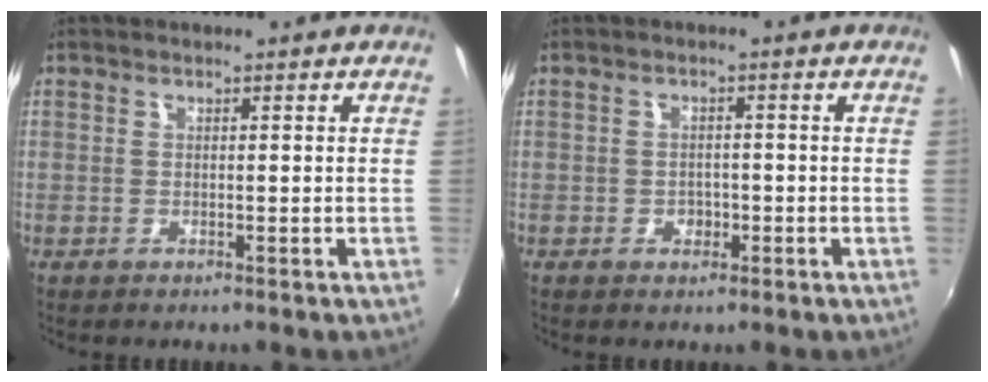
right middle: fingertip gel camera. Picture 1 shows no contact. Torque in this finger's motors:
{"motor_torque": [0.80, -0.64, 0.02, 0.00]}